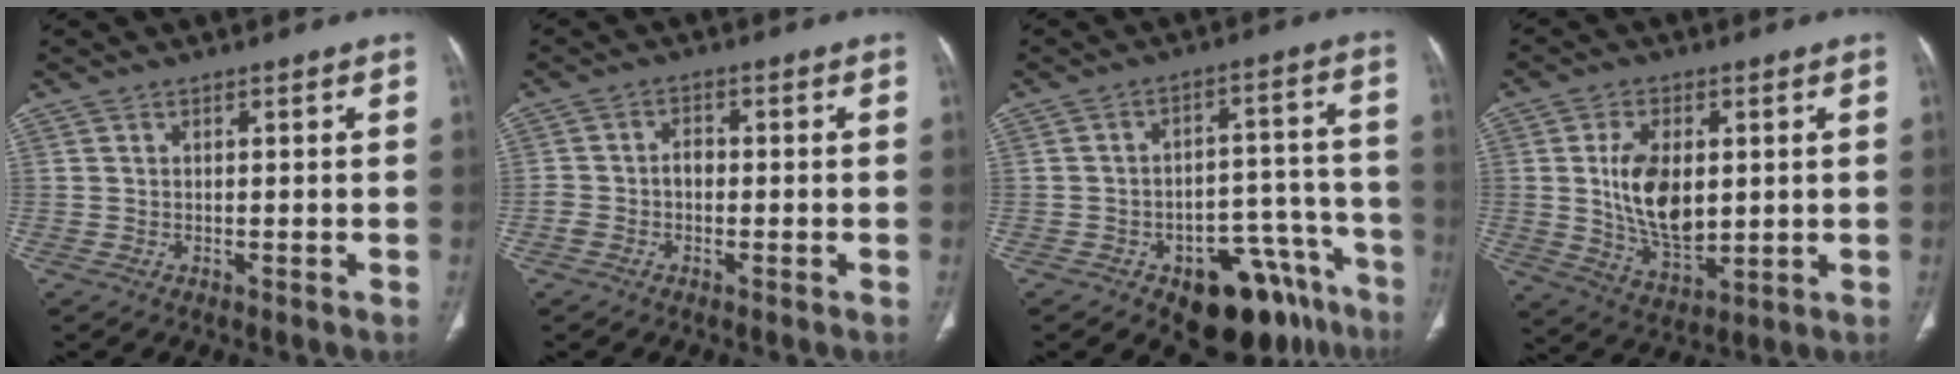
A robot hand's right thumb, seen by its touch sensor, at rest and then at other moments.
{"total": 3.1, "force": [-0.8, 2.2, 2.0], "torque": [-0.036, 0.016, -0.018]}
{"total": 16.8, "force": [-10.2, 8.9, 9.9], "torque": [-0.055, 0.091, -0.135]}
{"total": 12.8, "force": [1.4, 7.4, 10.3], "torque": [-0.169, -0.016, 0.036]}